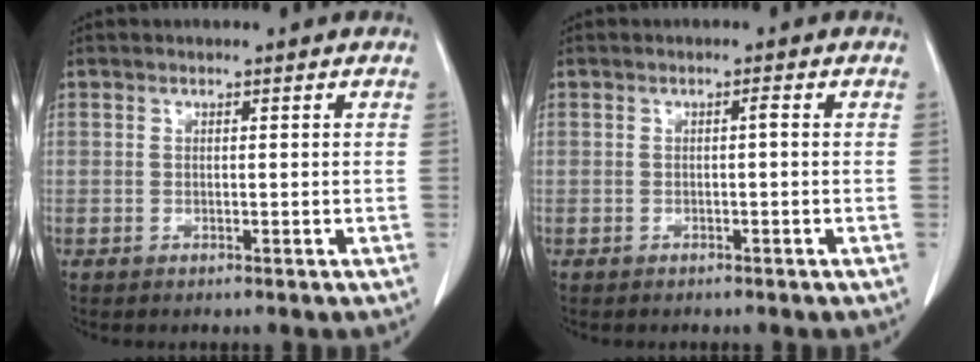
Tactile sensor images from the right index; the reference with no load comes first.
{"total": 0.6, "force": [0.0, 0.0, 0.6], "torque": [-0.006, 0.004, 0.000]}